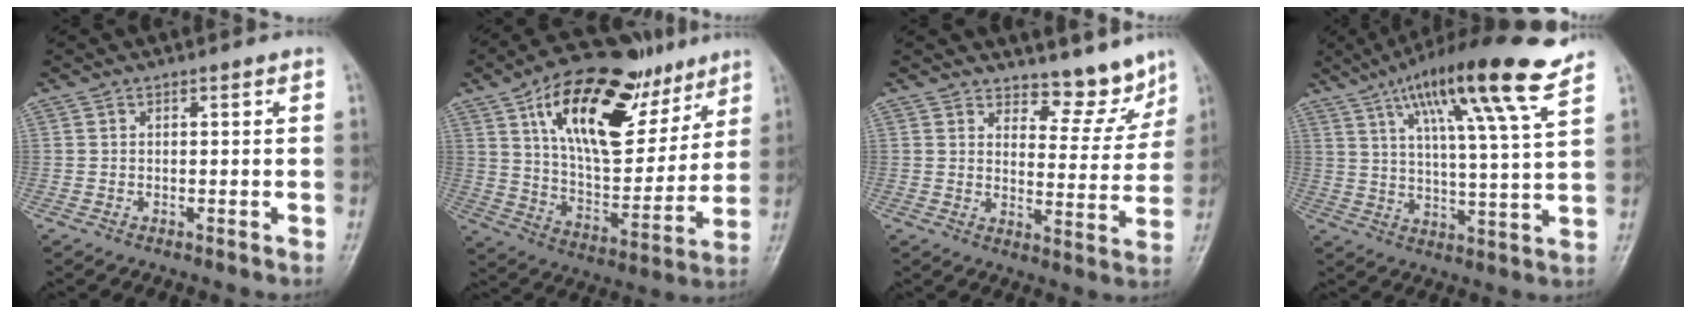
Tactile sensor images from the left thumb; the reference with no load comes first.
{"total": 26.4, "force": [13.1, 12.9, 18.9], "torque": [-0.260, -0.030, 0.218]}
{"total": 7.9, "force": [7.1, 3.1, 1.7], "torque": [0.010, -0.066, 0.099]}
{"total": 18.2, "force": [11.2, 1.5, 14.2], "torque": [-0.220, -0.042, 0.175]}